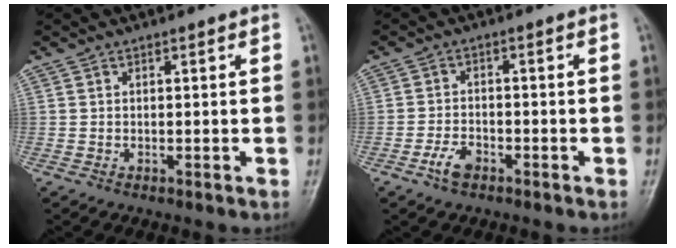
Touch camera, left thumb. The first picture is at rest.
{"total": 3.6, "force": [-2.2, 1.9, 2.1], "torque": [-0.039, 0.013, -0.043]}